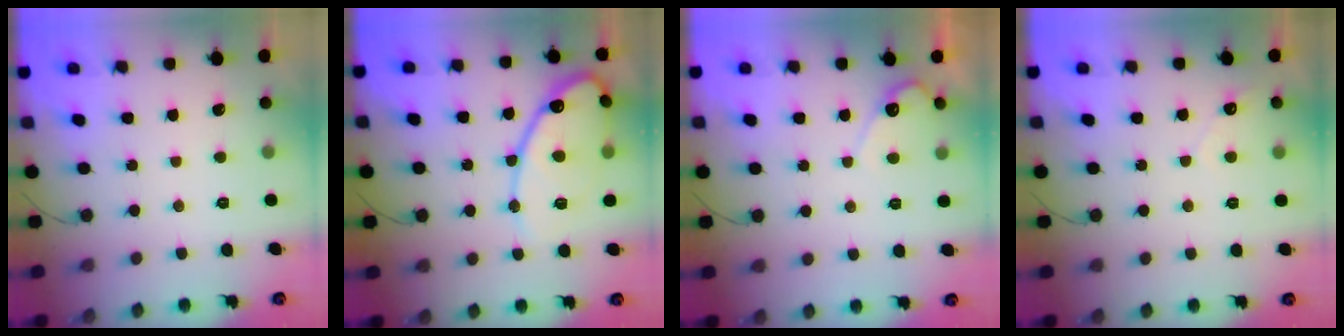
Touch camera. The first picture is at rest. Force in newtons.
{"total": 15.4, "press": 15.4, "slide": 1.1}
{"total": 4.6, "press": 4.6, "slide": 0.4}
{"total": 1.7, "press": 1.7, "slide": 0.1}